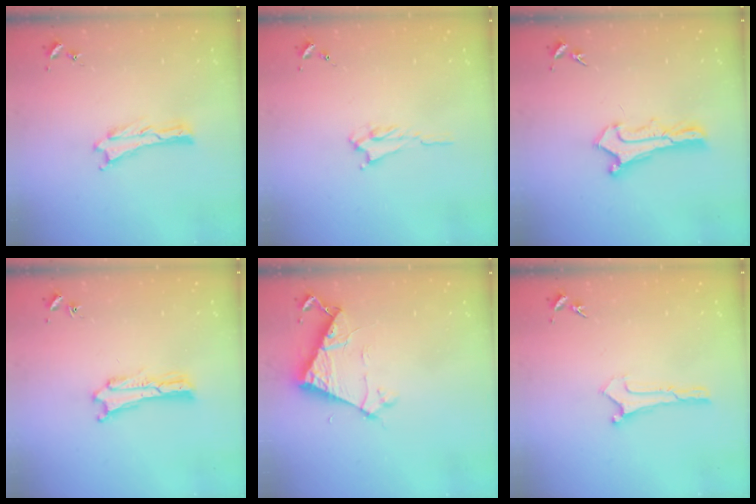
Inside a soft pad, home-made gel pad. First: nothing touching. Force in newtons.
{"total": 1.6, "press": 1.5, "slide": 0.4}
{"total": 1.1, "press": 1.1, "slide": 0.1}
{"total": 0.9, "press": 0.9, "slide": 0.2}
{"total": 6.1, "press": 6.1, "slide": 0.4}
{"total": 0.0}